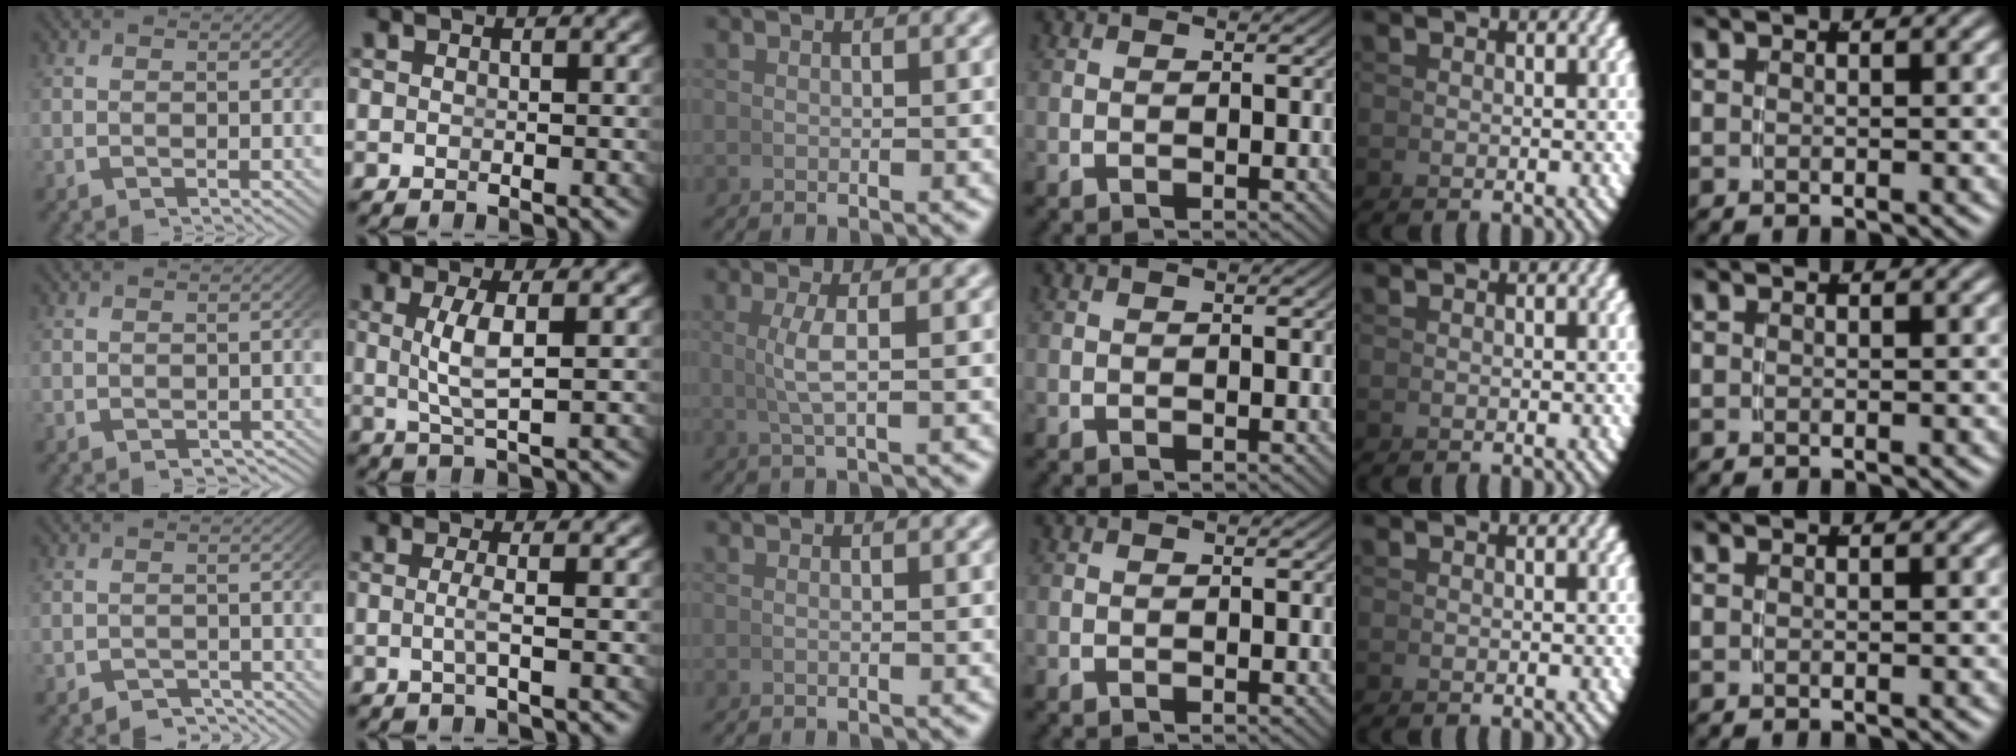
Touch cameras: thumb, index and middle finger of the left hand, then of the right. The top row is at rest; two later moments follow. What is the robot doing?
{"motion": "grasp_and_lifting", "object": "whiteboard"}